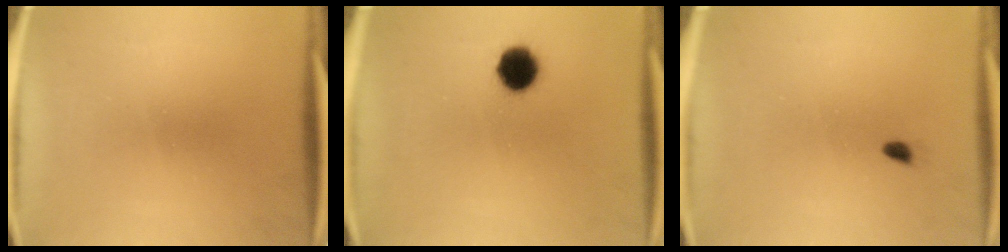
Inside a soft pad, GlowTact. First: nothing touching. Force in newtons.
{"total": 7.2}
{"total": 0.6}